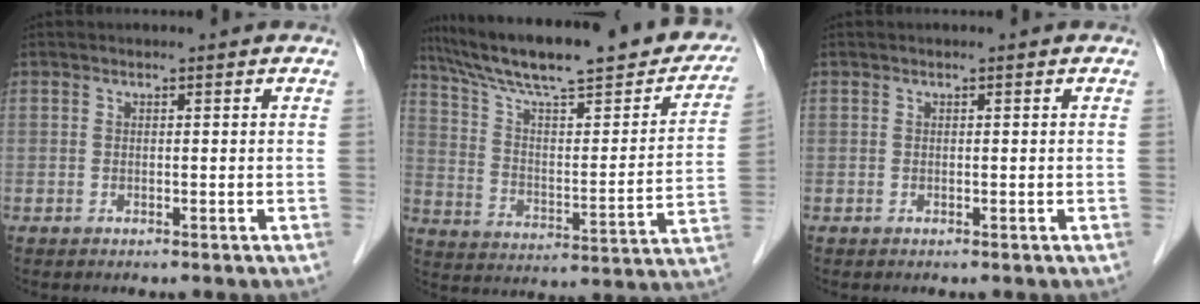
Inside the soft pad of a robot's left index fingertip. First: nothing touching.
{"total": 28.1, "force": [22.7, 5.0, 15.8], "torque": [-0.242, -0.004, 0.319]}
{"total": 0.0}